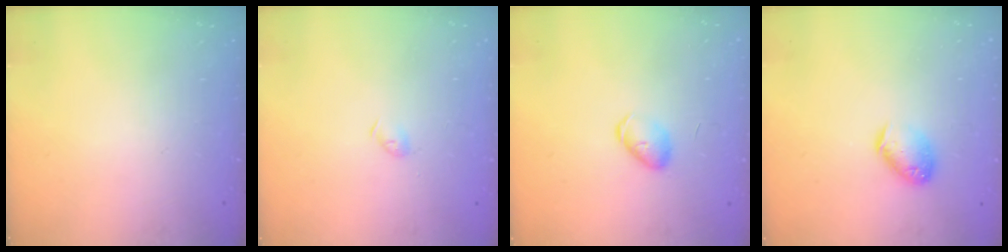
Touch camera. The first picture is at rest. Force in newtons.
{"total": 2.9, "press": 2.9, "slide": 0.6}
{"total": 5.5, "press": 5.5, "slide": 0.6}
{"total": 9.6, "press": 9.5, "slide": 1.4}